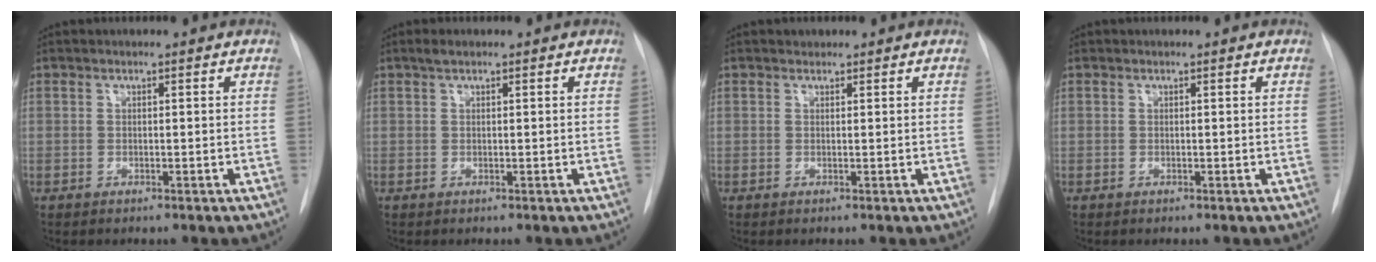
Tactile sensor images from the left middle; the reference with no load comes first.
{"total": 1.1, "force": [0.8, 0.3, 0.7], "torque": [-0.018, 0.008, 0.016]}
{"total": 0.6, "force": [0.5, 0.4, -0.1], "torque": [-0.002, 0.001, 0.007]}
{"total": 0.0}